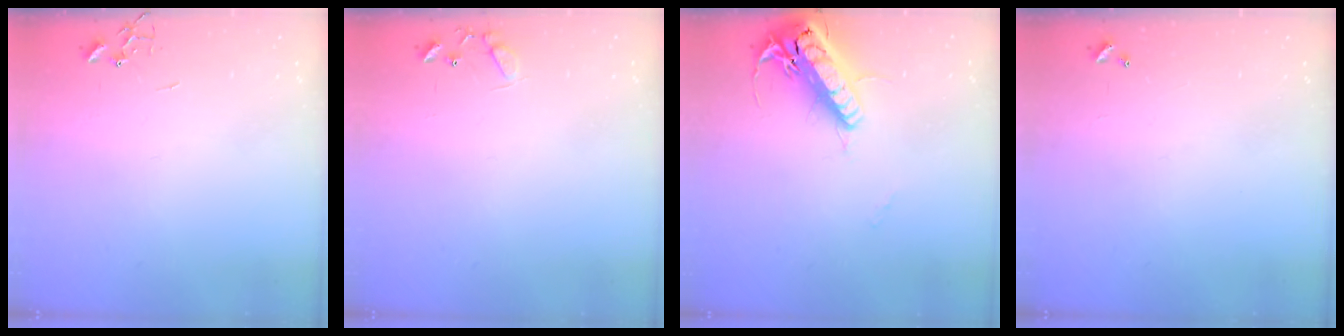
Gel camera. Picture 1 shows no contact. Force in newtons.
{"total": 7.7, "press": 7.7, "slide": 0.5}
{"total": 19.2, "press": 18.9, "slide": 3.3}
{"total": 0.0}